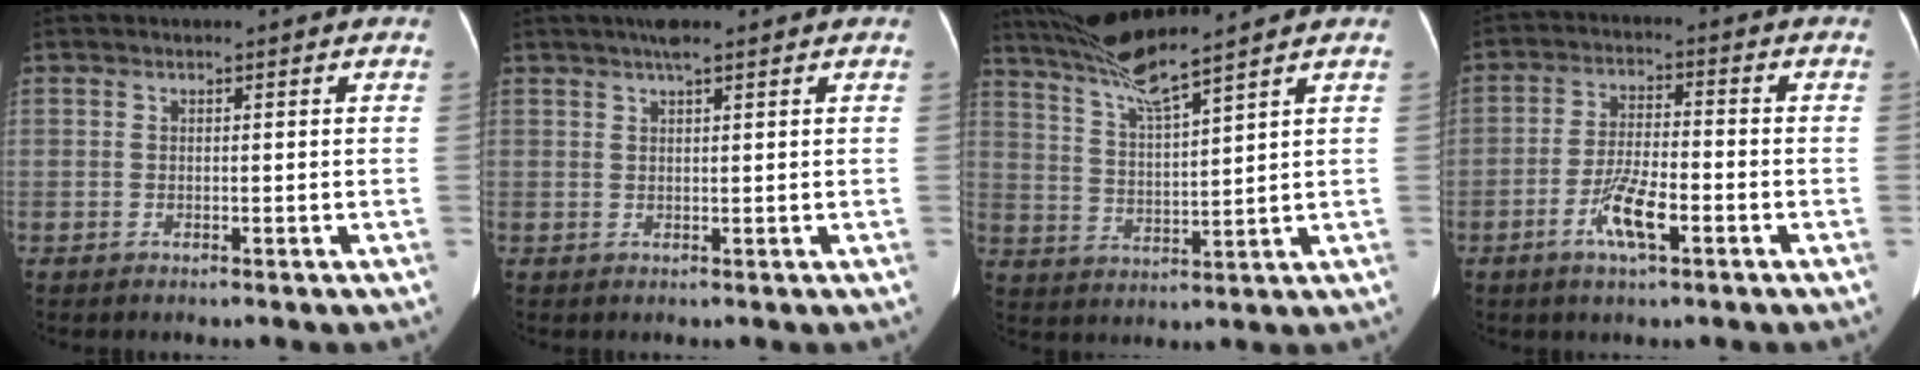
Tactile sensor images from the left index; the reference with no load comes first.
{"total": 2.8, "force": [2.0, 0.2, 1.9], "torque": [-0.036, 0.013, 0.034]}
{"total": 8.7, "force": [7.5, -1.5, 4.2], "torque": [-0.085, -0.002, 0.143]}
{"total": 7.0, "force": [-3.4, 1.5, 5.9], "torque": [-0.119, -0.002, -0.065]}